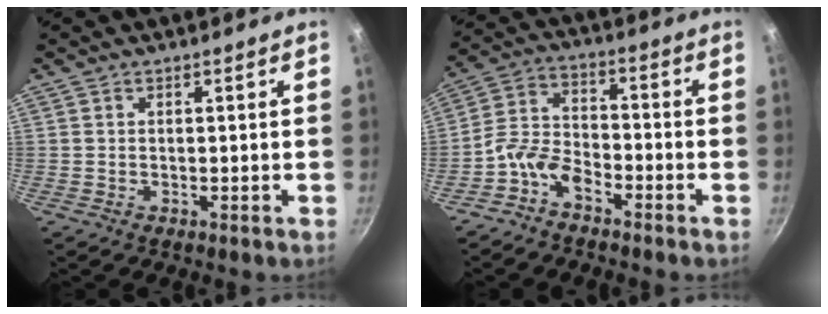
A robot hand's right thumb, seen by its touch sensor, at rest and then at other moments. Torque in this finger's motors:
{"motor_torque": [1.14, 0.62, 0.45, -0.64, 0.13]}